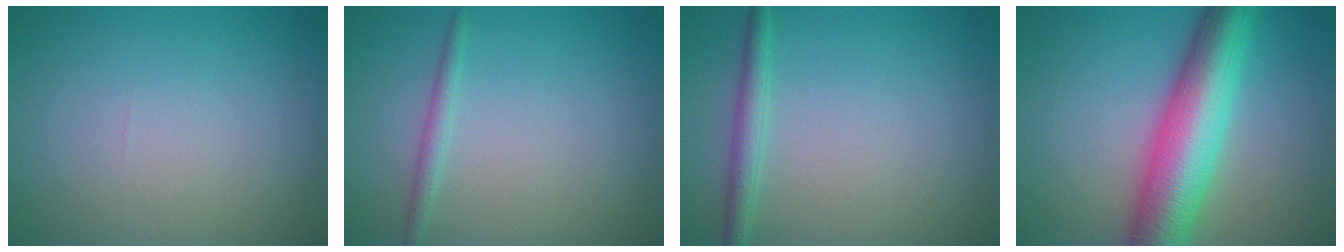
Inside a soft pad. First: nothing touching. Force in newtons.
{"total": 1.3, "press": 1.3, "slide": 0.1}
{"total": 2.1, "press": 2.1, "slide": 0.0}
{"total": 10.1, "press": 10.1, "slide": 0.1}